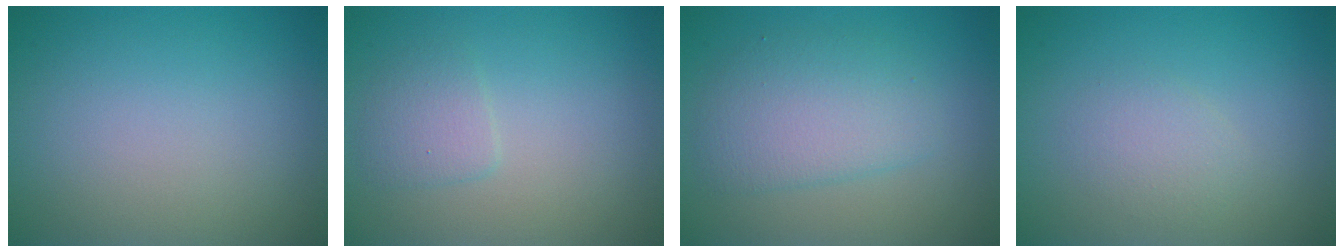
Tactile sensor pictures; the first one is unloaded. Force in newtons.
{"total": 1.6, "press": 1.6, "slide": 0.1}
{"total": 4.1, "press": 4.0, "slide": 0.1}
{"total": 1.6, "press": 1.6, "slide": 0.1}